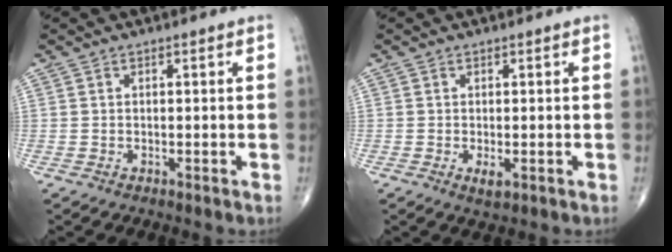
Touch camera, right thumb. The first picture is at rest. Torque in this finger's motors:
{"motor_torque": [-0.08, 0.30, -0.02, 0.29, 0.05]}